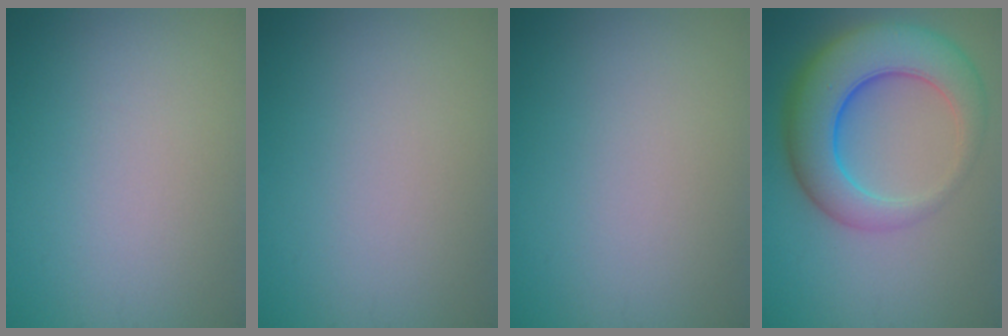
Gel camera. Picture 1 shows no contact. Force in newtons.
{"total": 0.0}
{"total": 0.0}
{"total": 9.2, "press": 9.1, "slide": 0.2}